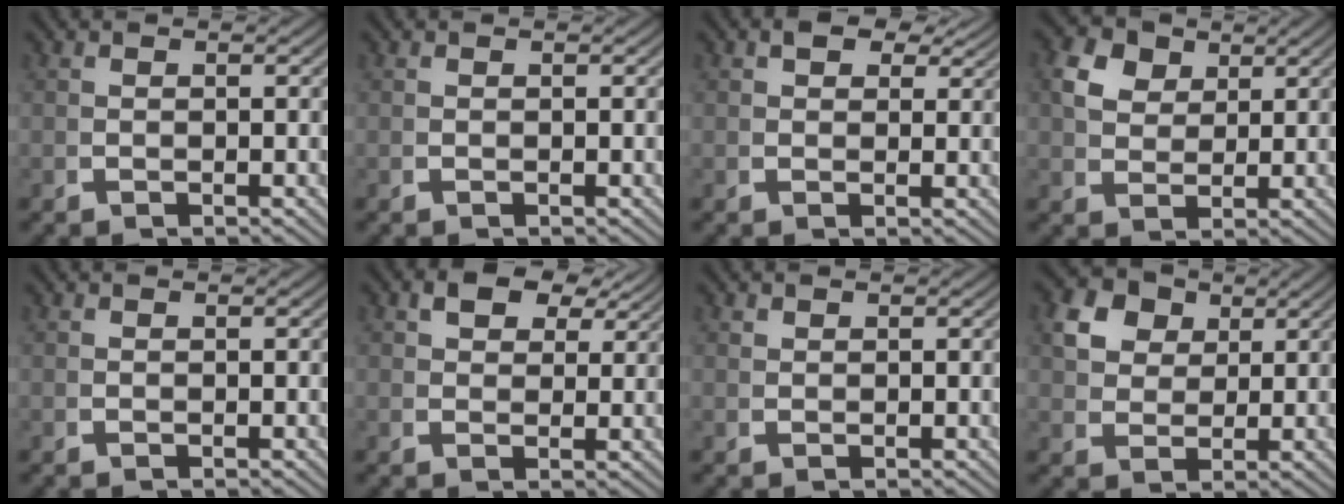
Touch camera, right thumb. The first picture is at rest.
{"total": 0.0}
{"total": 3.3, "force": [2.3, 1.9, 1.5], "torque": [-0.020, 0.001, 0.036]}
{"total": 5.6, "force": [2.9, 3.9, 2.8], "torque": [-0.059, -0.002, 0.055]}
{"total": 0.0}
{"total": 4.4, "force": [3.3, 1.9, 2.1], "torque": [-0.033, 0.007, 0.056]}
{"total": 0.9, "force": [0.8, 0.1, 0.0], "torque": [0.004, 0.000, 0.021]}
{"total": 7.2, "force": [3.2, 5.4, 3.5], "torque": [-0.080, -0.006, 0.059]}